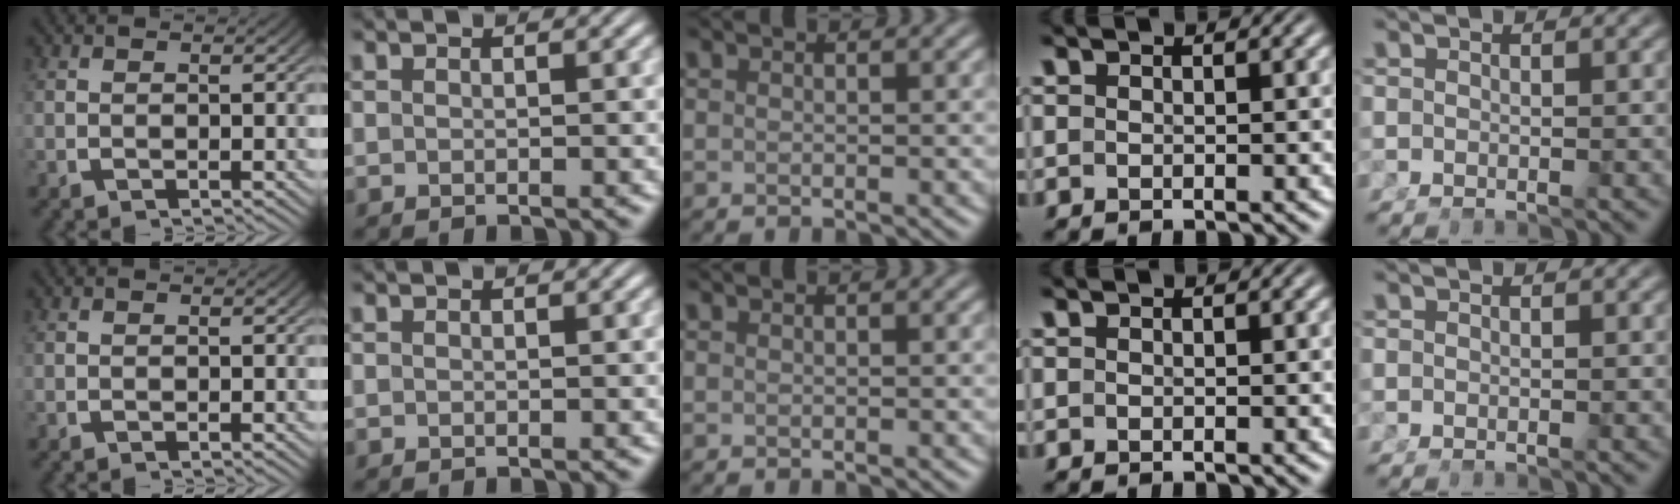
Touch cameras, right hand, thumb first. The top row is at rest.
{}